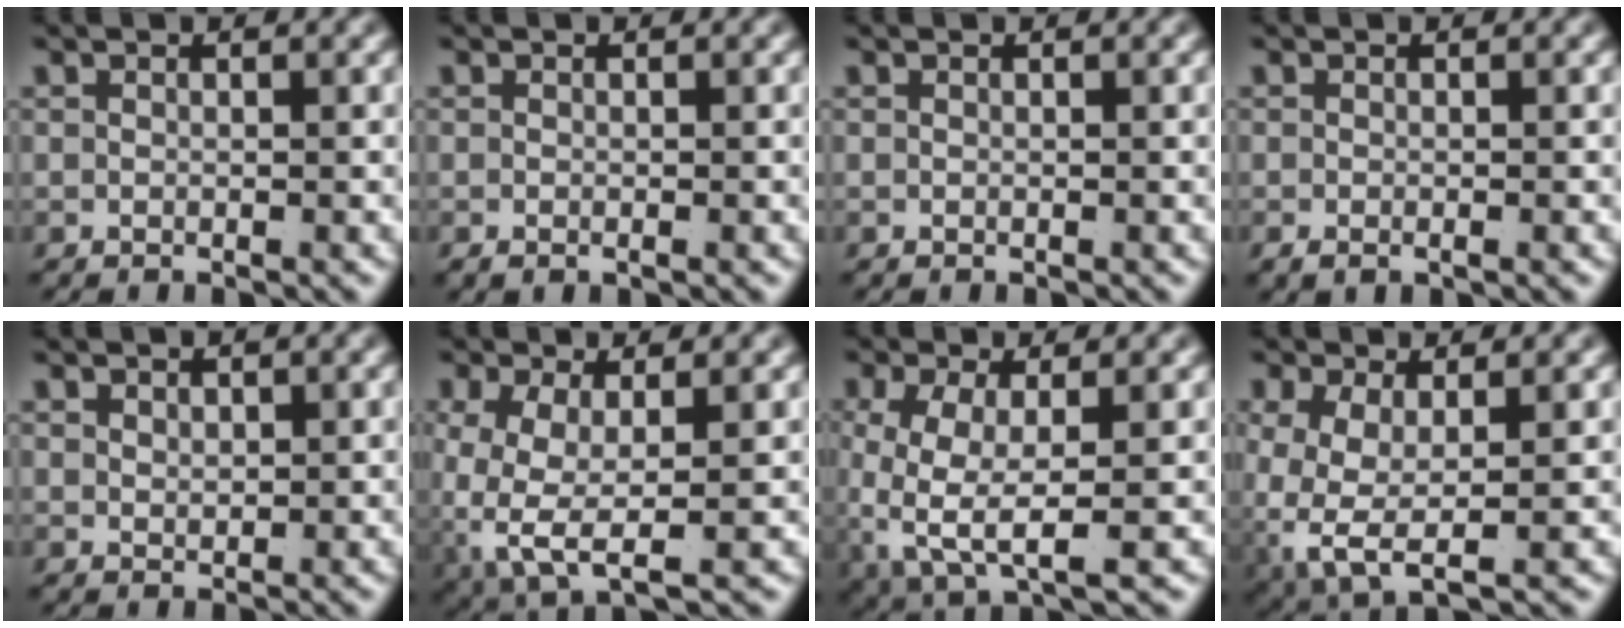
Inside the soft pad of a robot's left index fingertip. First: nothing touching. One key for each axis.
{"total": 0.7, "fx": -0.5, "fy": 0.2, "fz": 0.4, "tx": -0.007, "ty": -0.004, "tz": -0.005}
{"total": 0.0}
{"total": 1.0, "fx": -0.7, "fy": 0.4, "fz": 0.6, "tx": -0.012, "ty": -0.006, "tz": -0.008}
{"total": 0.8, "fx": 0.6, "fy": 0.0, "fz": 0.5, "tx": -0.007, "ty": -0.011, "tz": 0.023}
{"total": 7.0, "fx": -1.5, "fy": 4.2, "fz": 5.4, "tx": -0.137, "ty": -0.051, "tz": 0.003}
{"total": 7.4, "fx": -0.9, "fy": 4.3, "fz": 5.9, "tx": -0.146, "ty": -0.041, "tz": 0.008}
{"total": 6.4, "fx": -1.9, "fy": 4.0, "fz": 4.6, "tx": -0.128, "ty": -0.056, "tz": -0.003}